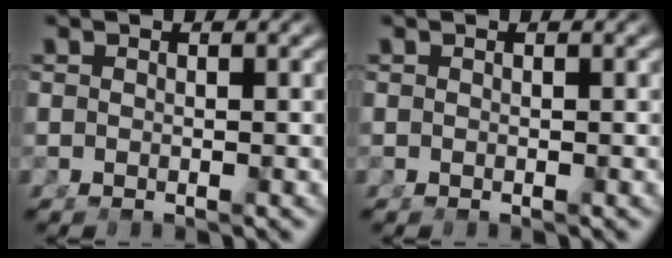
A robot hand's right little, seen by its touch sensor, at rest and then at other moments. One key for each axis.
{"total": 0.0}